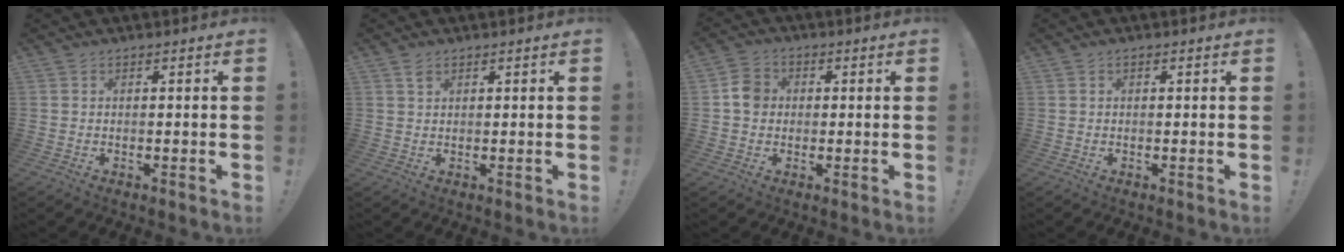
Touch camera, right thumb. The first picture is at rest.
{"total": 1.8, "force": [1.2, 1.1, 0.8], "torque": [-0.002, -0.007, 0.020]}
{"total": 5.7, "force": [0.2, 5.1, 2.6], "torque": [-0.034, 0.014, 0.007]}
{"total": 0.5, "force": [0.0, 0.4, 0.2], "torque": [-0.006, 0.003, 0.001]}